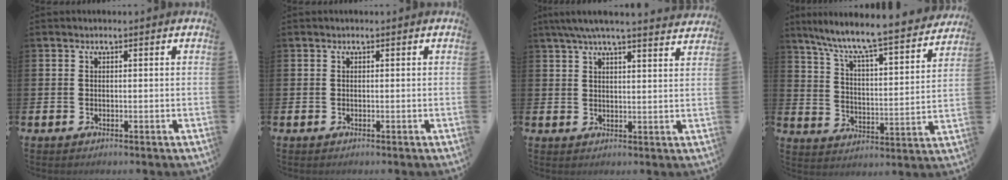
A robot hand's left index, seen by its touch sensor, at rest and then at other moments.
{"total": 0.0}
{"total": 6.0, "force": [5.5, 0.2, 2.3], "torque": [-0.054, -0.016, 0.100]}
{"total": 8.5, "force": [7.9, 0.4, 3.2], "torque": [-0.089, -0.066, 0.127]}